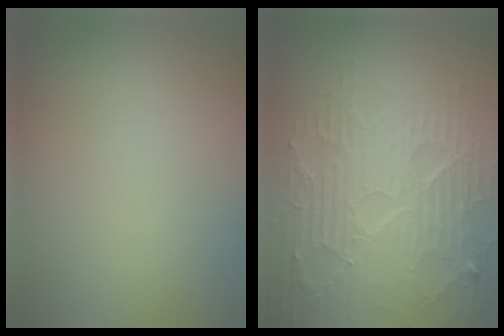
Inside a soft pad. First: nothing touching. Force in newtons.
{"total": 10.2, "press": 6.6, "slide": 7.8}